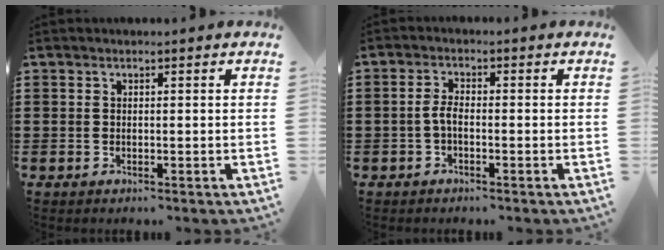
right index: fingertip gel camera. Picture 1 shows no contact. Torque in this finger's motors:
{"motor_torque": [0.73, -0.44, 0.37, 0.08]}